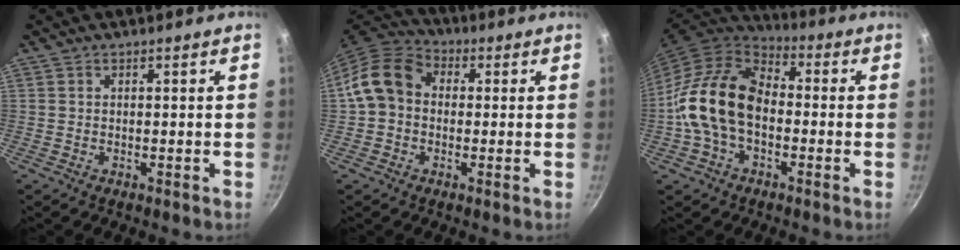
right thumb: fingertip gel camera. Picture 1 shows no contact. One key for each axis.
{"total": 10.4, "fx": 0.4, "fy": 8.4, "fz": 6.1, "tx": -0.086, "ty": 0.028, "tz": -0.015}
{"total": 16.2, "fx": -1.8, "fy": 10.9, "fz": 11.9, "tx": -0.193, "ty": 0.038, "tz": -0.049}